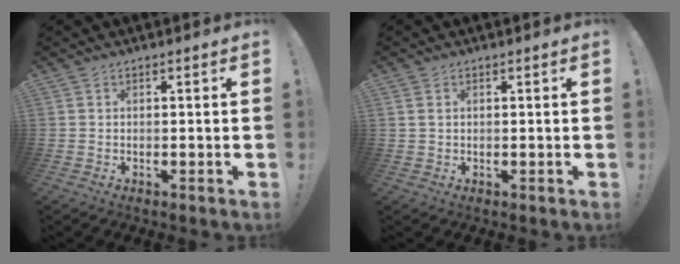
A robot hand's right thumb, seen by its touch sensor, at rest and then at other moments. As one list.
[{"total": 1.6, "force": [0.7, 1.1, 0.9], "torque": [-0.019, 0.003, 0.014]}]